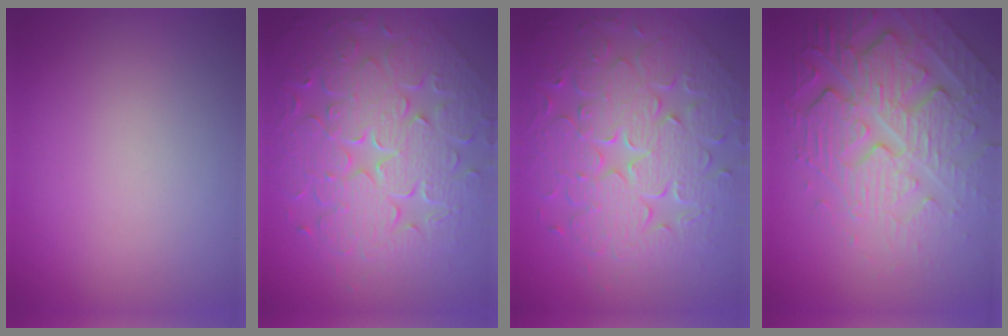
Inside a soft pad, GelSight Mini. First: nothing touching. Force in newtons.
{"total": 9.8, "press": 7.0, "slide": 6.8}
{"total": 9.8, "press": 7.0, "slide": 6.8}
{"total": 7.6, "press": 5.4, "slide": 5.3}